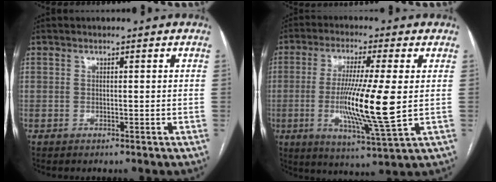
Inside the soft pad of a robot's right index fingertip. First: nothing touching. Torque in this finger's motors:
{"motor_torque": [2.14, 0.00, 0.78, 0.21]}